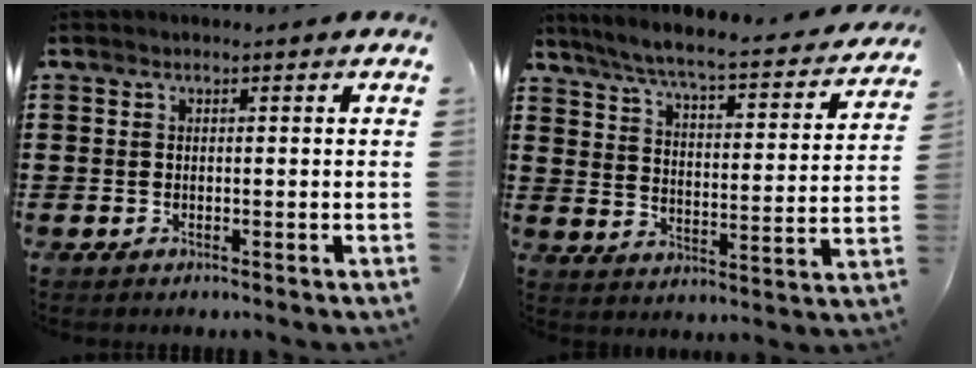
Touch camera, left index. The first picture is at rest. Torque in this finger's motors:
{"motor_torque": [1.34, -0.79, 0.26, 0.13]}